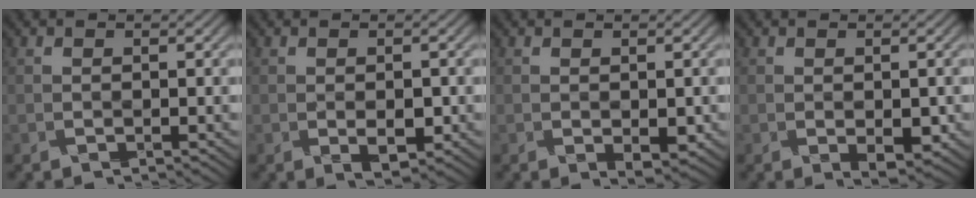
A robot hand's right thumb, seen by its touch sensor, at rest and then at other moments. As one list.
[{"total": 2.7, "force": [-0.8, 1.3, 2.2], "torque": [-0.041, -0.006, -0.004]}, {"total": 2.2, "force": [-0.4, 1.1, 1.9], "torque": [-0.032, -0.007, 0.004]}, {"total": 2.8, "force": [-0.7, 1.3, 2.4], "torque": [-0.041, -0.005, -0.001]}]